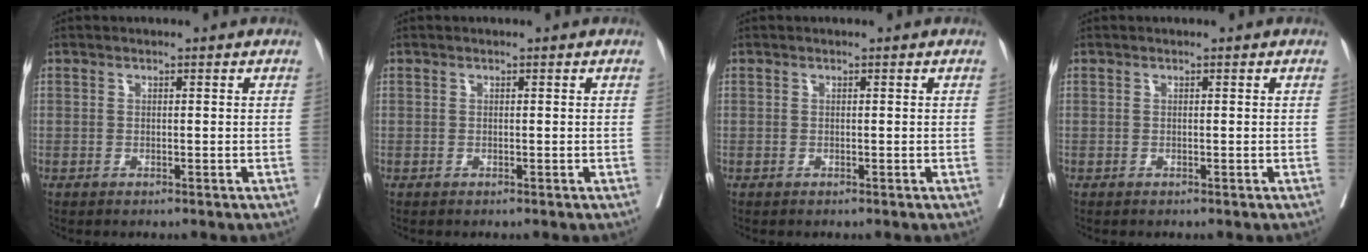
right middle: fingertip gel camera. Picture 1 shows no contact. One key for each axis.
{"total": 0.0}
{"total": 0.0}
{"total": 0.0}